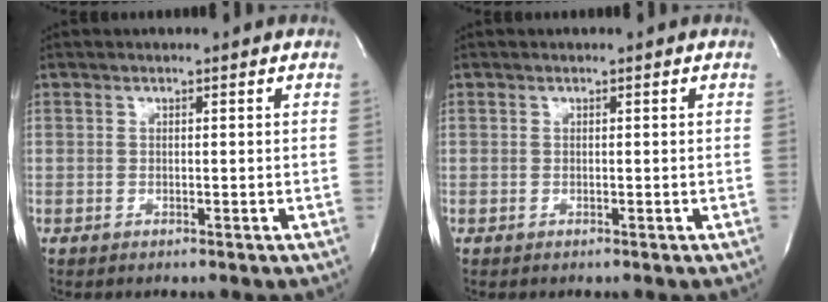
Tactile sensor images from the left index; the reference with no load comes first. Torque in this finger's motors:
{"motor_torque": [0.00, 0.00, -0.02, 0.00]}